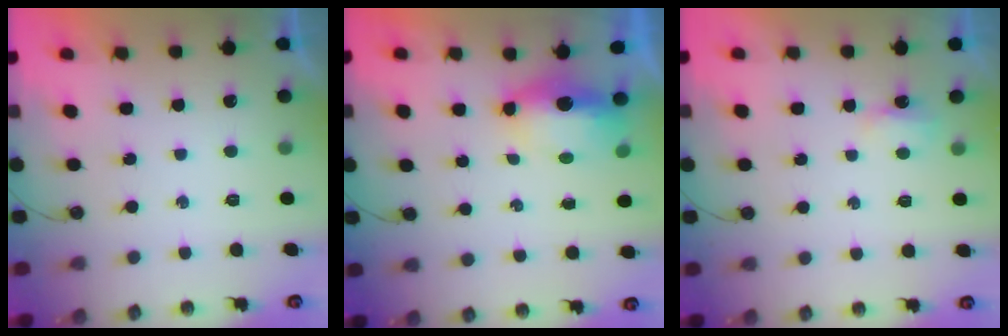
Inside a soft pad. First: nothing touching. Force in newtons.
{"total": 6.7, "press": 6.7, "slide": 0.8}
{"total": 3.1, "press": 3.0, "slide": 0.6}